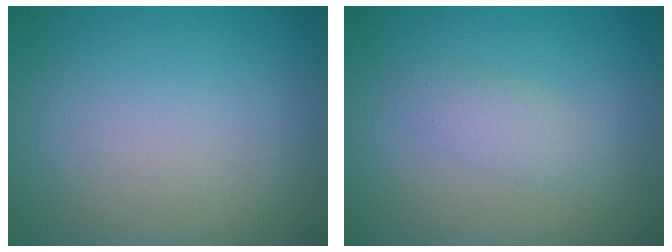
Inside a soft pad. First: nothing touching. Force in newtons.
{"total": 1.8, "press": 1.8, "slide": 0.0}